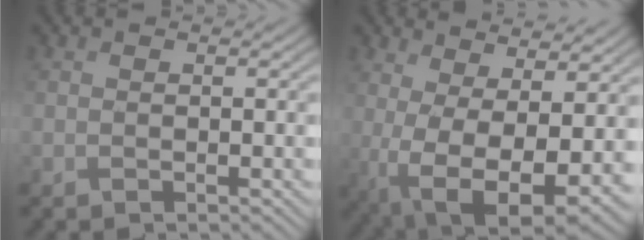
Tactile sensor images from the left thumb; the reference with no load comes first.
{"total": 11.9, "force": [0.5, 5.7, 10.4], "torque": [-0.201, -0.022, 0.037]}